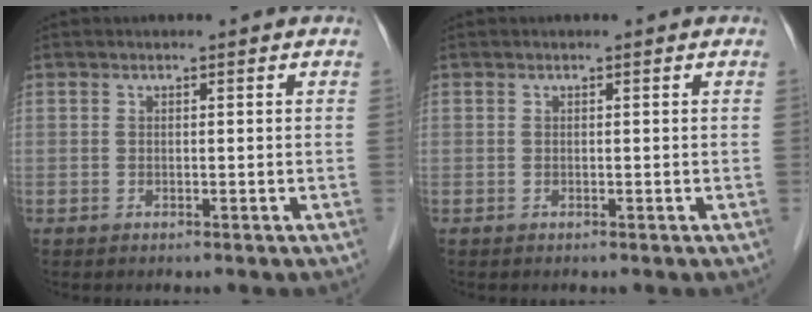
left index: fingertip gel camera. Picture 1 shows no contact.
{"total": 0.0}